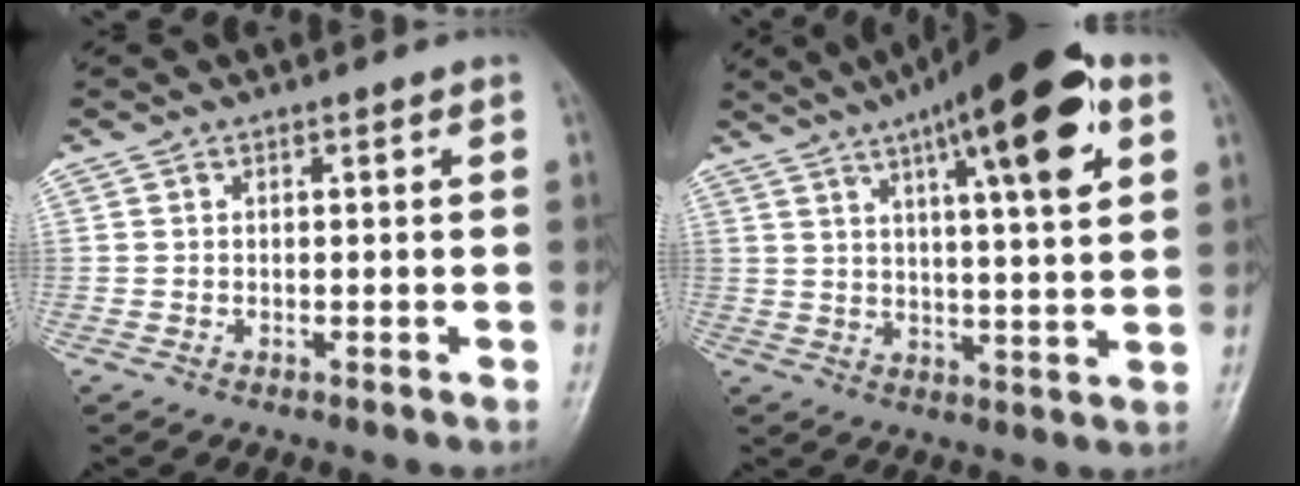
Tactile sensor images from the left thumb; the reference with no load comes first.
{"total": 20.0, "force": [9.4, 4.6, 17.0], "torque": [-0.236, -0.012, 0.136]}